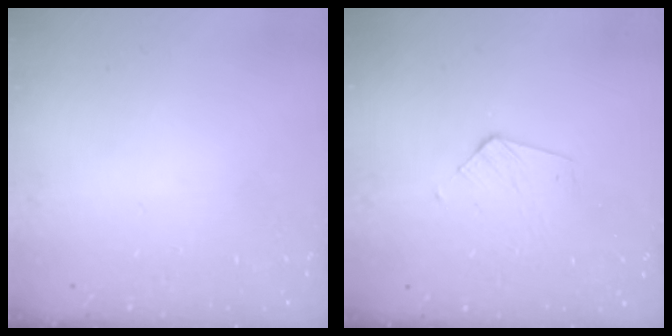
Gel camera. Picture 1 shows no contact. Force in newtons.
{"total": 3.8, "press": 3.8, "slide": 0.3}